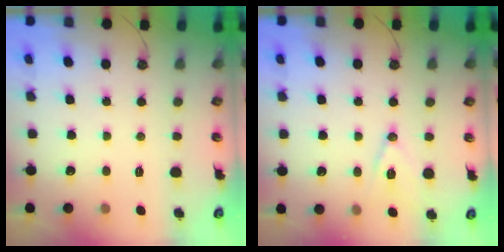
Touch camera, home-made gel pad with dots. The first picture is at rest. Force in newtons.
{"total": 9.9, "press": 9.3, "slide": 3.4}